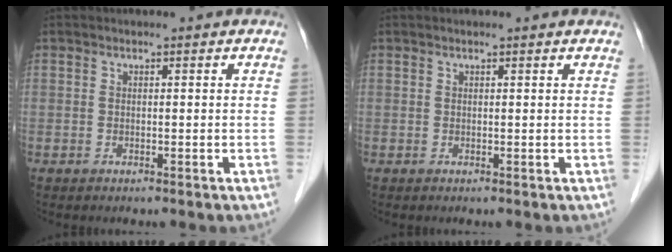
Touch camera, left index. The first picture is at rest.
{"total": 1.5, "force": [1.4, 0.1, 0.5], "torque": [-0.014, 0.012, 0.015]}